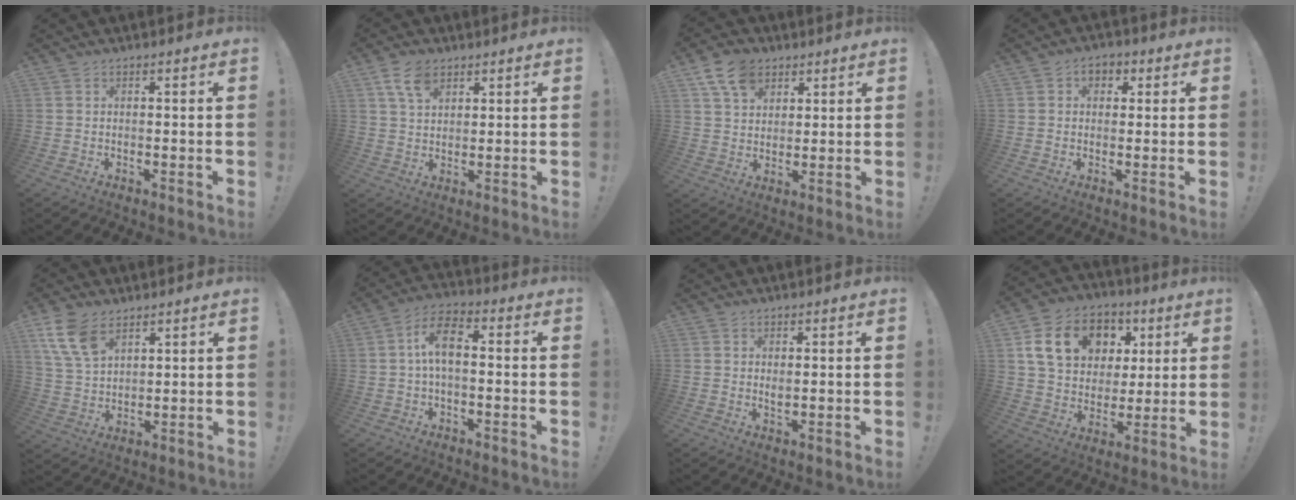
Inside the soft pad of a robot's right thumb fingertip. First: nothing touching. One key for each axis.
{"total": 7.3, "fx": 4.2, "fy": 4.1, "fz": 4.2, "tx": -0.081, "ty": -0.008, "tz": 0.081}
{"total": 10.3, "fx": 5.7, "fy": 7.2, "fz": 4.8, "tx": -0.077, "ty": -0.020, "tz": 0.110}
{"total": 4.0, "fx": 1.0, "fy": 3.3, "fz": 2.0, "tx": -0.020, "ty": 0.001, "tz": 0.016}
{"total": 10.7, "fx": 6.3, "fy": 6.2, "fz": 6.0, "tx": -0.120, "ty": -0.023, "tz": 0.124}
{"total": 8.4, "fx": 0.4, "fy": 3.9, "fz": 7.5, "tx": -0.154, "ty": 0.015, "tz": 0.012}
{"total": 1.1, "fx": 0.6, "fy": 0.4, "fz": 0.9, "tx": -0.003, "ty": -0.007, "tz": 0.007}
{"total": 17.7, "fx": 7.0, "fy": 13.5, "fz": 8.9, "tx": -0.138, "ty": -0.016, "tz": 0.143}